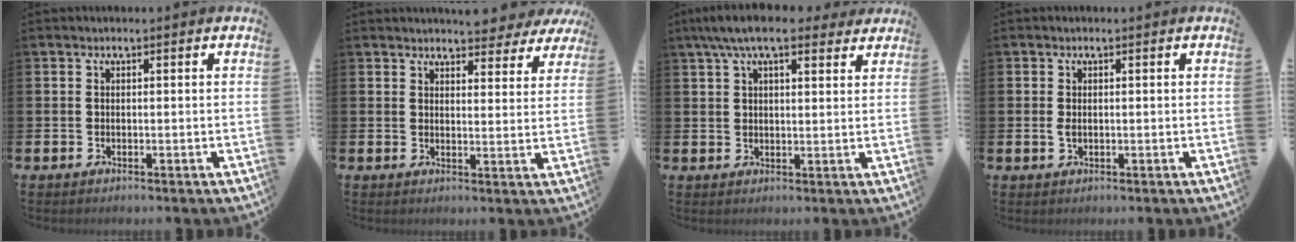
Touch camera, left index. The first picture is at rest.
{"total": 4.5, "force": [4.4, 0.9, 0.4], "torque": [-0.004, -0.028, 0.078]}
{"total": 7.2, "force": [5.8, 2.2, 3.5], "torque": [-0.071, -0.011, 0.104]}
{"total": 1.0, "force": [0.1, 0.5, 0.9], "torque": [-0.021, 0.003, 0.001]}